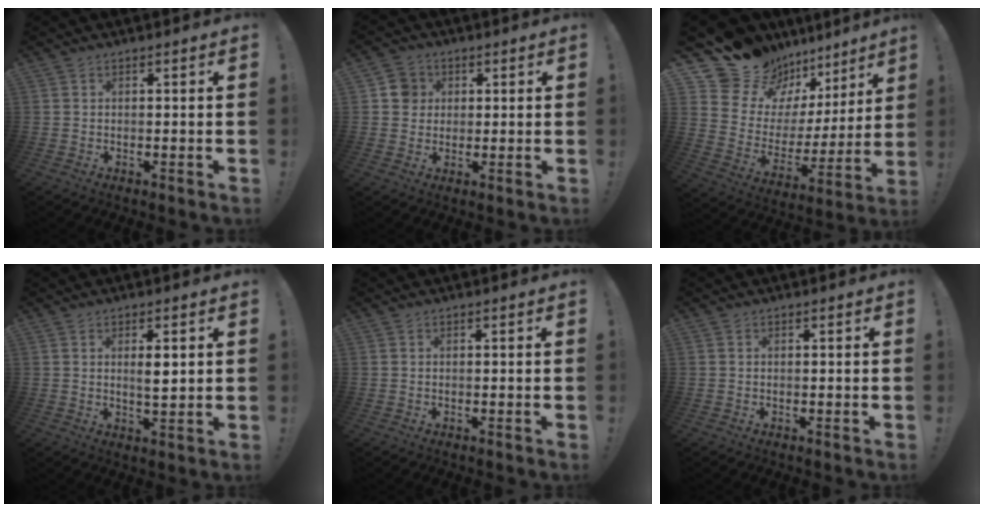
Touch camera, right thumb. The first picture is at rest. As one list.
[{"total": 6.4, "force": [1.6, 6.0, 1.7], "torque": [-0.018, 0.003, 0.032]}, {"total": 15.7, "force": [14.0, 6.8, 2.2], "torque": [-0.036, -0.126, 0.267]}, {"total": 4.4, "force": [1.1, 1.2, 4.0], "torque": [-0.058, -0.012, 0.013]}, {"total": 0.0}, {"total": 0.0}]